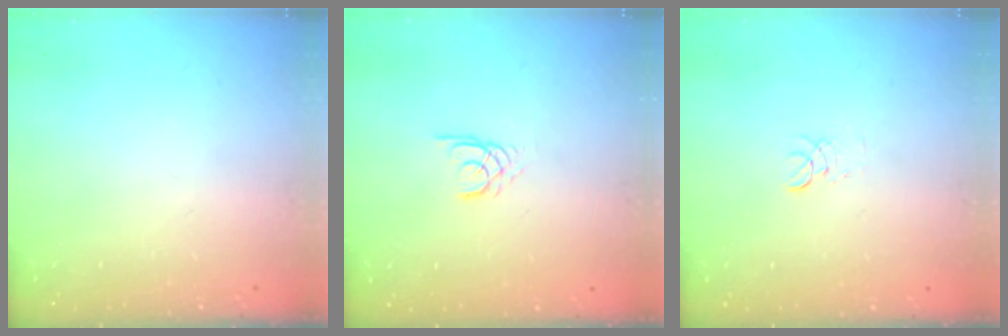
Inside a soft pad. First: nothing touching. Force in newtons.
{"total": 2.2, "press": 2.2, "slide": 0.2}
{"total": 2.9, "press": 2.8, "slide": 0.3}